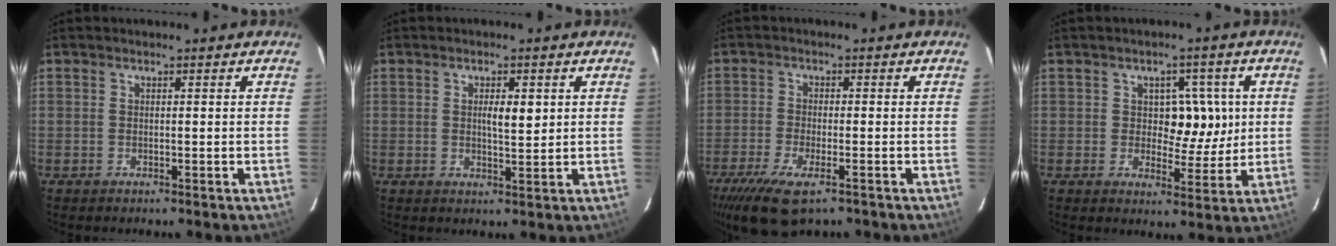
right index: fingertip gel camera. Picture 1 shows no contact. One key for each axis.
{"total": 3.3, "fx": 0.8, "fy": 0.9, "fz": 3.1, "tx": -0.049, "ty": -0.001, "tz": 0.013}
{"total": 9.3, "fx": -6.3, "fy": 2.5, "fz": 6.4, "tx": -0.114, "ty": -0.020, "tz": -0.100}
{"total": 6.4, "fx": 1.1, "fy": 4.1, "fz": 4.8, "tx": -0.053, "ty": 0.012, "tz": 0.023}